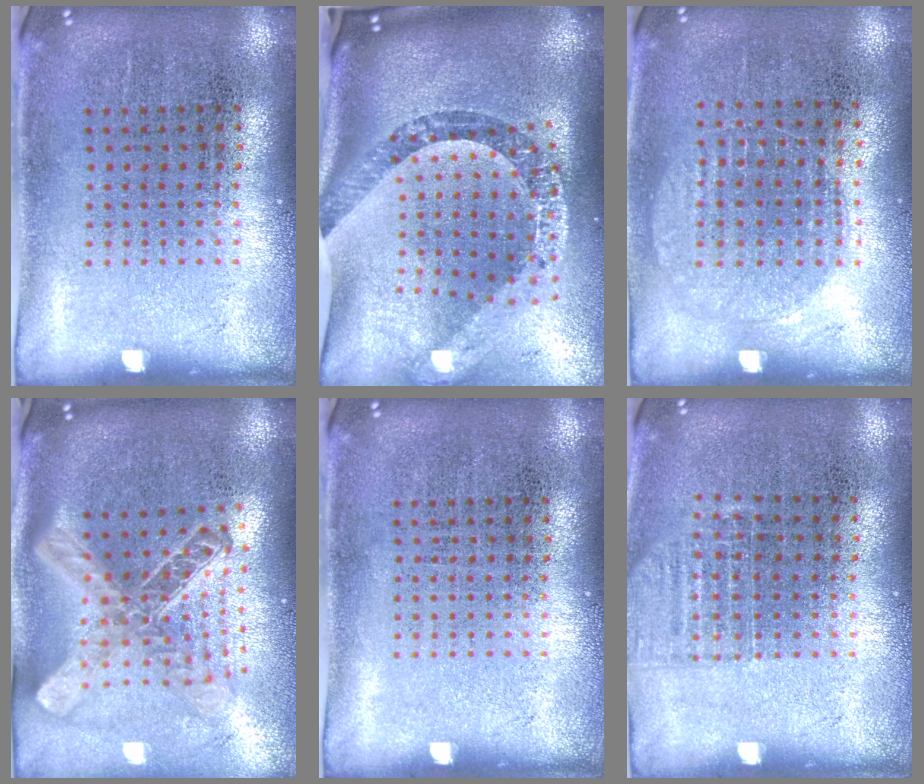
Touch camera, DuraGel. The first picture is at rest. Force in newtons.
{"total": 3.4, "press": 2.4, "slide": 2.4}
{"total": 0.9, "press": 0.9, "slide": 0.3}
{"total": 2.6, "press": 1.9, "slide": 1.8}
{"total": 0.0}
{"total": 0.9, "press": 0.8, "slide": 0.3}